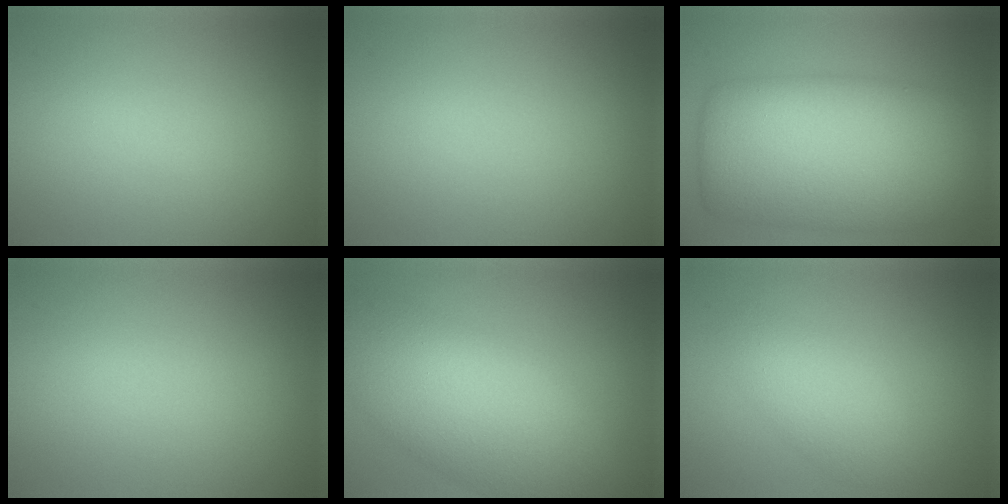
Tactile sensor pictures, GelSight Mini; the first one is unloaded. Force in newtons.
{"total": 0.0}
{"total": 13.2, "press": 13.2, "slide": 0.4}
{"total": 0.0}
{"total": 9.1, "press": 9.1, "slide": 0.3}
{"total": 2.8, "press": 2.8, "slide": 0.2}